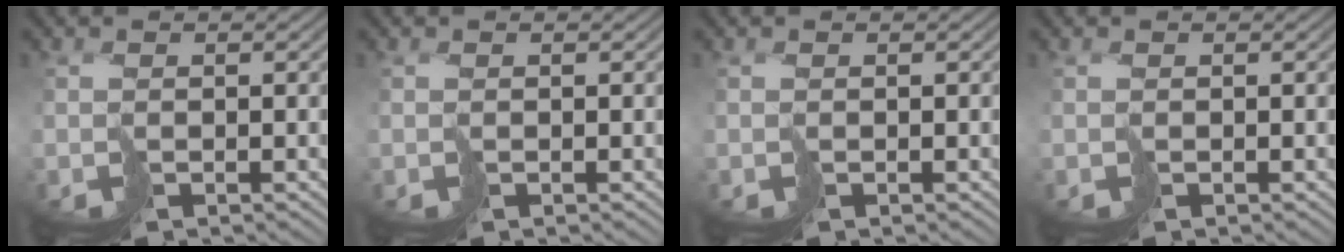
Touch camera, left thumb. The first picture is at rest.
{"total": 0.0}
{"total": 0.0}
{"total": 0.0}